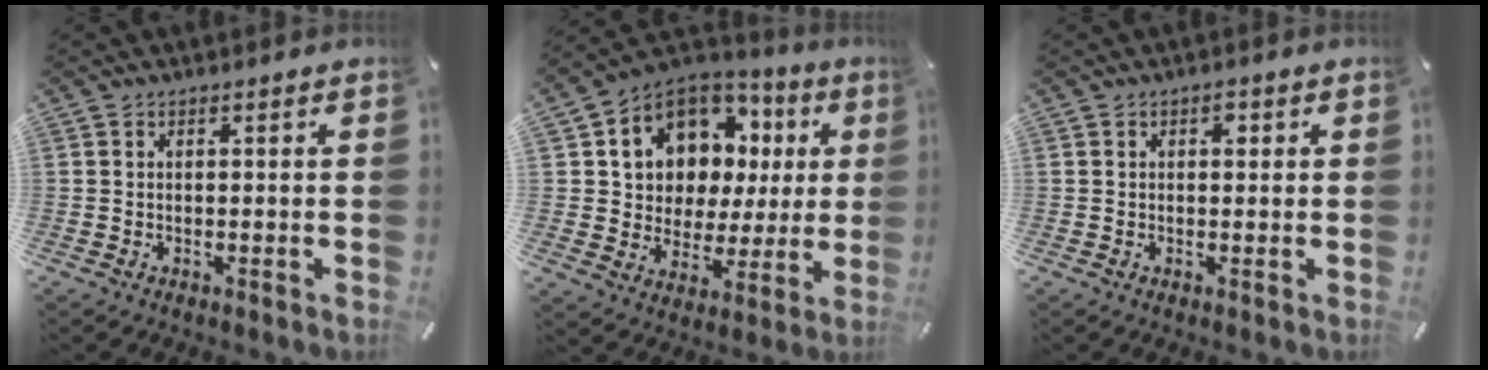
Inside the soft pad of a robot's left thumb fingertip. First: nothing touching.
{"total": 9.6, "force": [4.2, 8.5, 1.8], "torque": [-0.053, -0.050, 0.085]}
{"total": 1.7, "force": [0.5, 1.1, 1.2], "torque": [-0.018, 0.002, 0.006]}